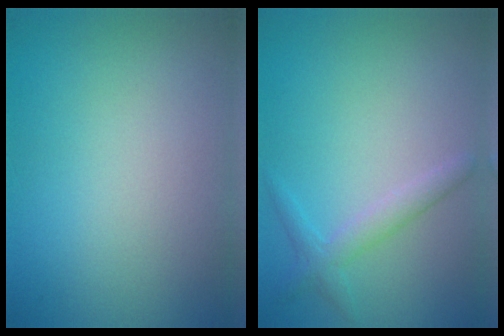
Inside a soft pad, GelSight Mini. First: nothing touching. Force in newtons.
{"total": 1.9, "press": 1.9, "slide": 0.1}